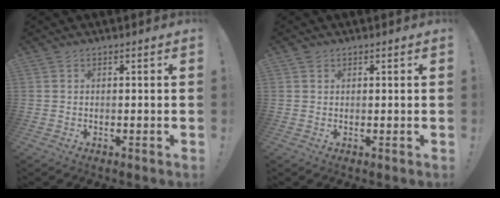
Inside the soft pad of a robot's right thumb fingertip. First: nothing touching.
{"total": 0.7, "force": [0.5, 0.5, 0.1], "torque": [-0.008, 0.002, 0.011]}